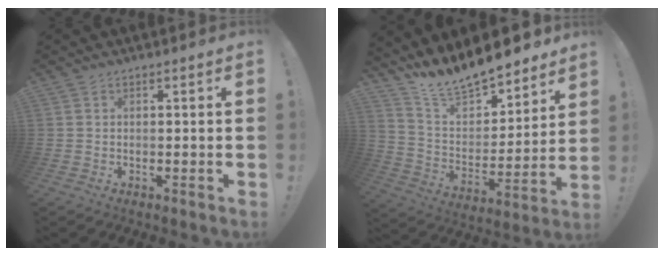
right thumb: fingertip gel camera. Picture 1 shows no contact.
{"total": 15.1, "force": [13.9, 3.6, 4.8], "torque": [-0.101, -0.116, 0.250]}